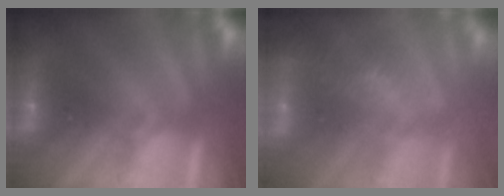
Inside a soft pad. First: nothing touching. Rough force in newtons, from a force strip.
{"total": 2.9}